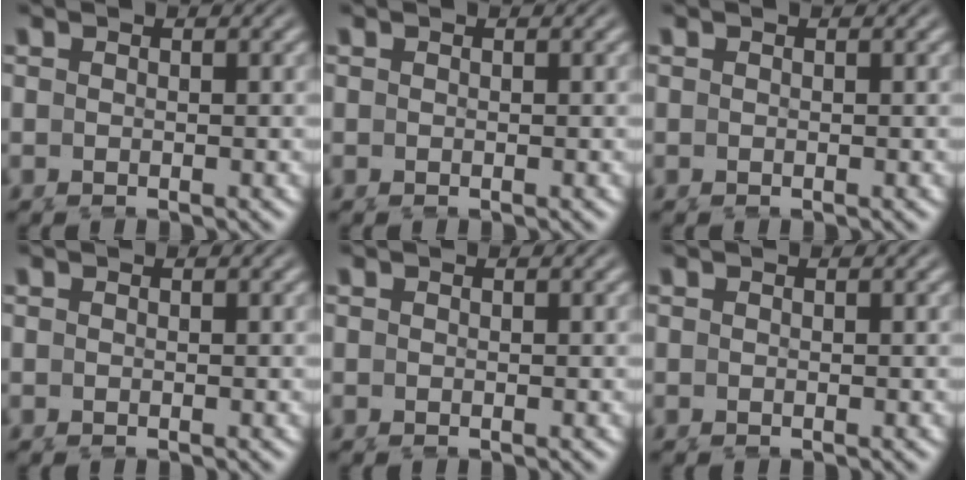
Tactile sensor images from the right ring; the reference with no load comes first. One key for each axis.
{"total": 0.0}
{"total": 0.0}
{"total": 0.0}
{"total": 0.0}
{"total": 0.0}